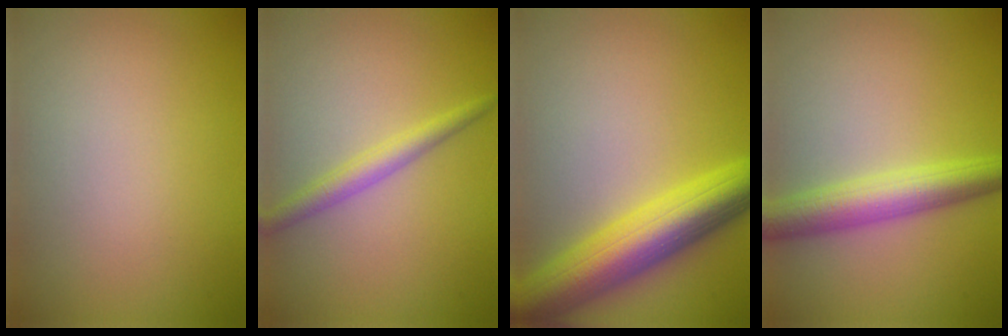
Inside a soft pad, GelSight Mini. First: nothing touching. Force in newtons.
{"total": 2.3, "press": 2.3, "slide": 0.0}
{"total": 8.7, "press": 8.7, "slide": 0.4}
{"total": 4.9, "press": 4.9, "slide": 0.0}